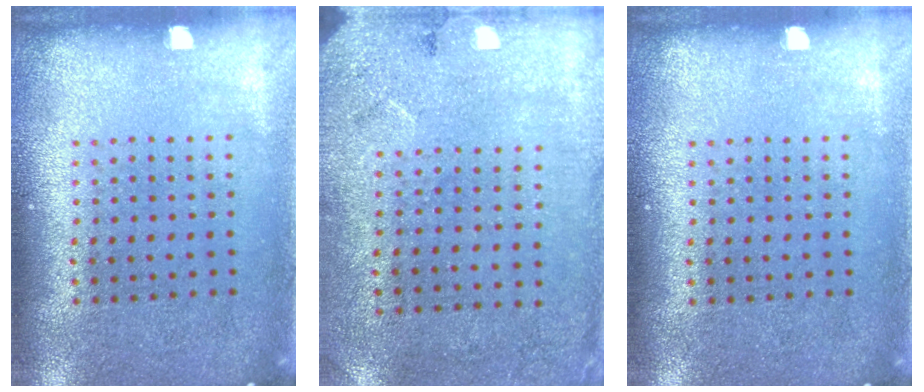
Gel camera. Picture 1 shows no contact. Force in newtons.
{"total": 2.7, "press": 2.2, "slide": 1.6}
{"total": 0.0}